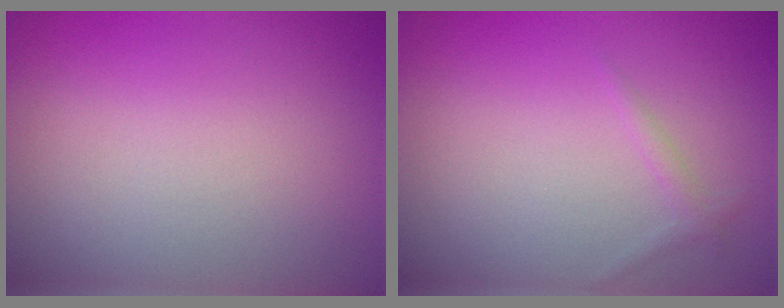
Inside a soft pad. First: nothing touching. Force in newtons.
{"total": 0.9, "press": 0.9, "slide": 0.0}